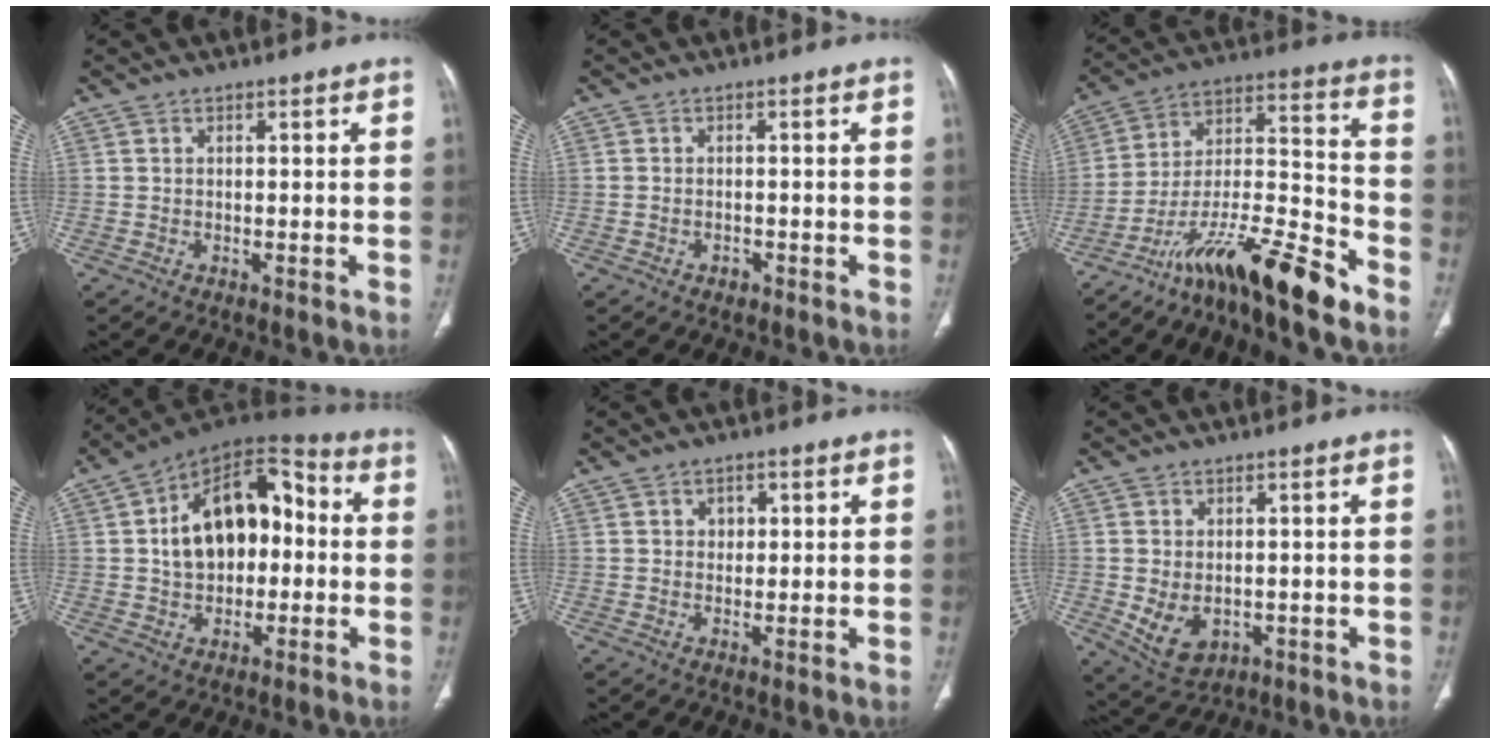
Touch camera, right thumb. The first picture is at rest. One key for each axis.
{"total": 1.3, "fx": -0.7, "fy": 1.0, "fz": 0.5, "tx": -0.011, "ty": 0.008, "tz": -0.007}
{"total": 19.6, "fx": -13.9, "fy": 3.8, "fz": 13.3, "tx": -0.226, "ty": 0.084, "tz": -0.241}
{"total": 18.3, "fx": 1.1, "fy": 11.7, "fz": 14.0, "tx": -0.185, "ty": 0.042, "tz": 0.012}
{"total": 2.7, "fx": 0.9, "fy": 2.1, "fz": 1.5, "tx": -0.008, "ty": -0.001, "tz": 0.012}
{"total": 7.0, "fx": -1.0, "fy": 5.0, "fz": 4.9, "tx": -0.079, "ty": -0.006, "tz": 0.004}